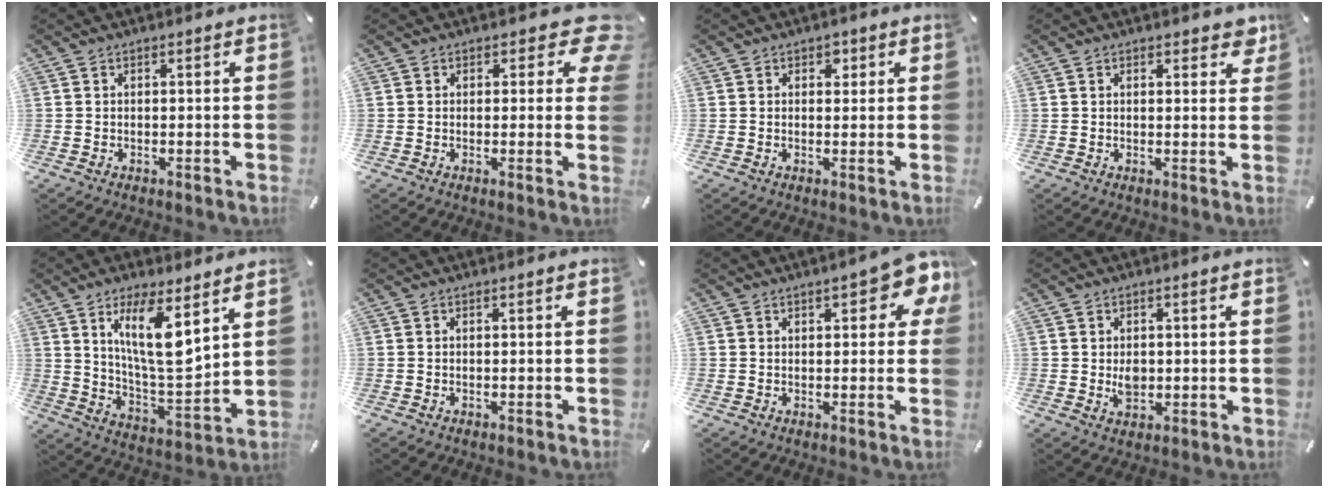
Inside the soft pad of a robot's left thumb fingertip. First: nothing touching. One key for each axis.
{"total": 7.4, "fx": 3.6, "fy": 3.7, "fz": 5.3, "tx": -0.050, "ty": -0.019, "tz": 0.056}
{"total": 1.8, "fx": 0.8, "fy": 1.5, "fz": 0.8, "tx": 0.007, "ty": -0.005, "tz": 0.007}
{"total": 3.3, "fx": 2.0, "fy": 1.6, "fz": 2.1, "tx": -0.023, "ty": -0.006, "tz": 0.031}
{"total": 14.4, "fx": 7.8, "fy": 4.1, "fz": 11.3, "tx": -0.216, "ty": -0.041, "tz": 0.129}
{"total": 0.0}
{"total": 7.8, "fx": 4.0, "fy": 3.4, "fz": 5.8, "tx": -0.072, "ty": -0.016, "tz": 0.063}
{"total": 3.3, "fx": 0.0, "fy": 2.6, "fz": 2.0, "tx": -0.032, "ty": -0.006, "tz": -0.004}